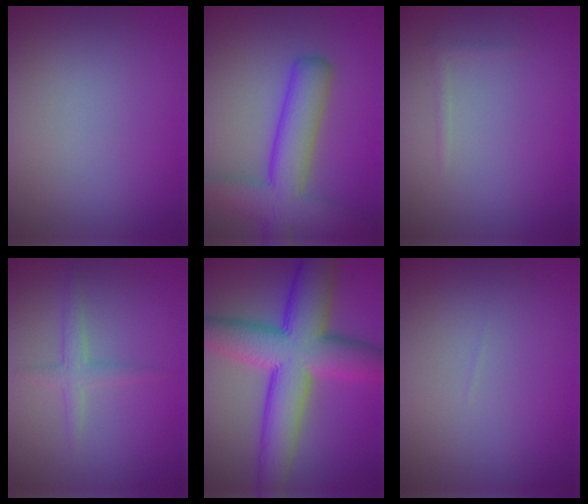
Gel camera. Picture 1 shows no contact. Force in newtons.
{"total": 7.6, "press": 7.6, "slide": 0.4}
{"total": 0.6, "press": 0.6, "slide": 0.0}
{"total": 1.9, "press": 1.9, "slide": 0.1}
{"total": 12.0, "press": 12.0, "slide": 0.3}
{"total": 0.0}